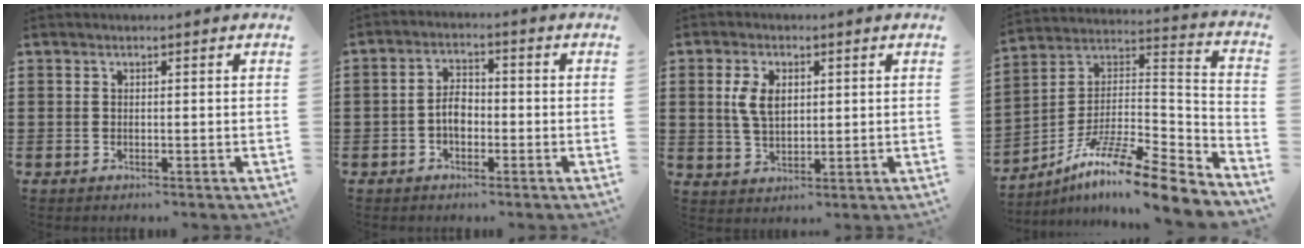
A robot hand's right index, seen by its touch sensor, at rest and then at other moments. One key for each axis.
{"total": 3.8, "fx": -1.1, "fy": 2.2, "fz": 2.8, "tx": -0.062, "ty": 0.000, "tz": -0.022}
{"total": 5.1, "fx": 1.3, "fy": 2.6, "fz": 4.2, "tx": -0.091, "ty": 0.008, "tz": 0.021}
{"total": 11.5, "fx": -8.9, "fy": 0.6, "fz": 7.3, "tx": -0.119, "ty": 0.009, "tz": -0.168}